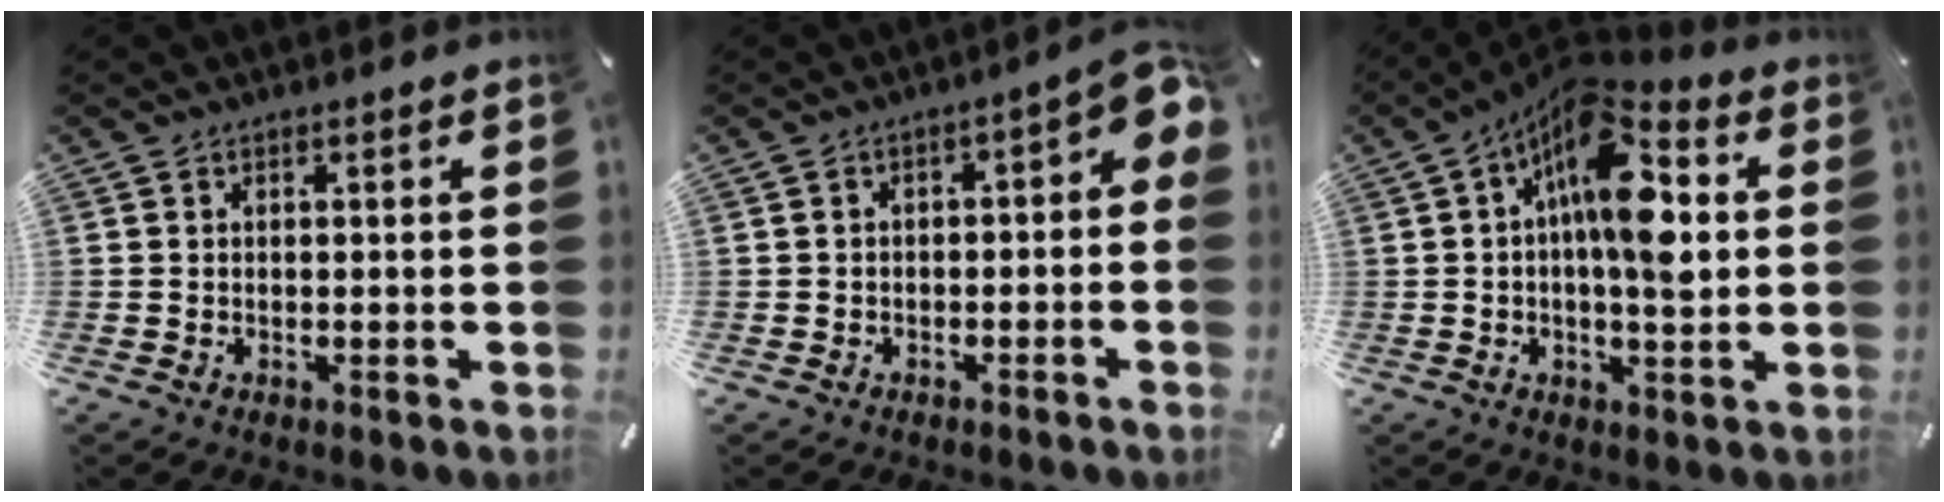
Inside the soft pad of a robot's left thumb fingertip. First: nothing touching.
{"total": 5.0, "force": [-0.9, 2.7, 4.1], "torque": [-0.059, 0.005, -0.021]}
{"total": 16.4, "force": [3.2, 7.1, 14.4], "torque": [-0.236, -0.022, 0.050]}